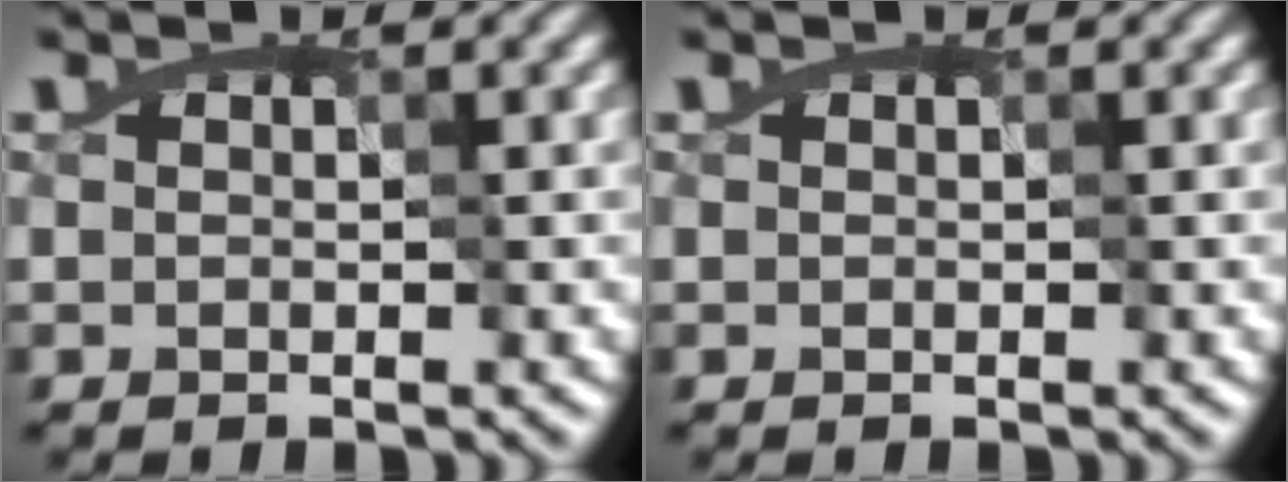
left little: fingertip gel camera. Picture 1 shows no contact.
{"total": 0.0}